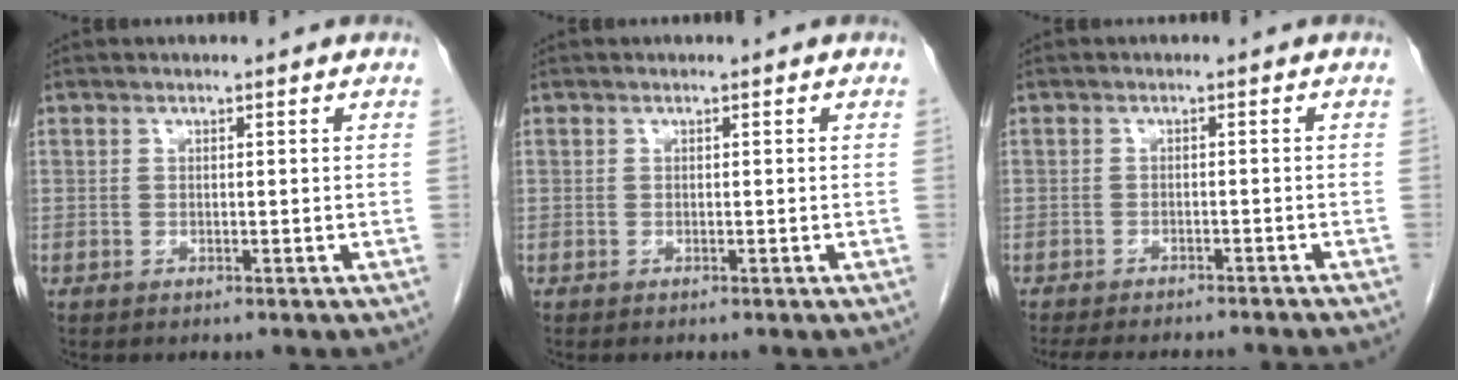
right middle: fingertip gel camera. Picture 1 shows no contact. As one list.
[{"total": 0.0}, {"total": 13.2, "force": [-11.9, 2.0, 5.3], "torque": [-0.084, -0.015, -0.148]}]